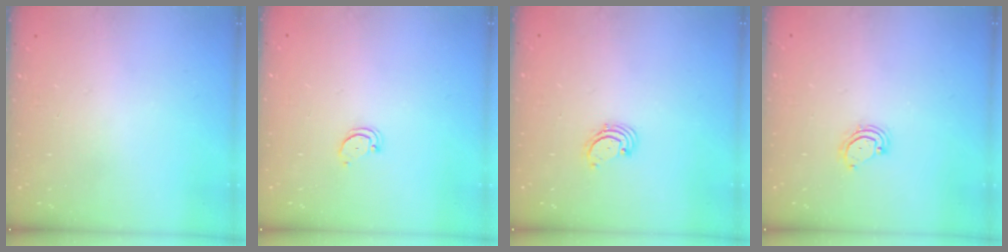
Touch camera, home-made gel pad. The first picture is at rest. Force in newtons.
{"total": 2.5, "press": 2.5, "slide": 0.2}
{"total": 1.7, "press": 1.7, "slide": 0.2}
{"total": 3.4, "press": 3.3, "slide": 0.7}